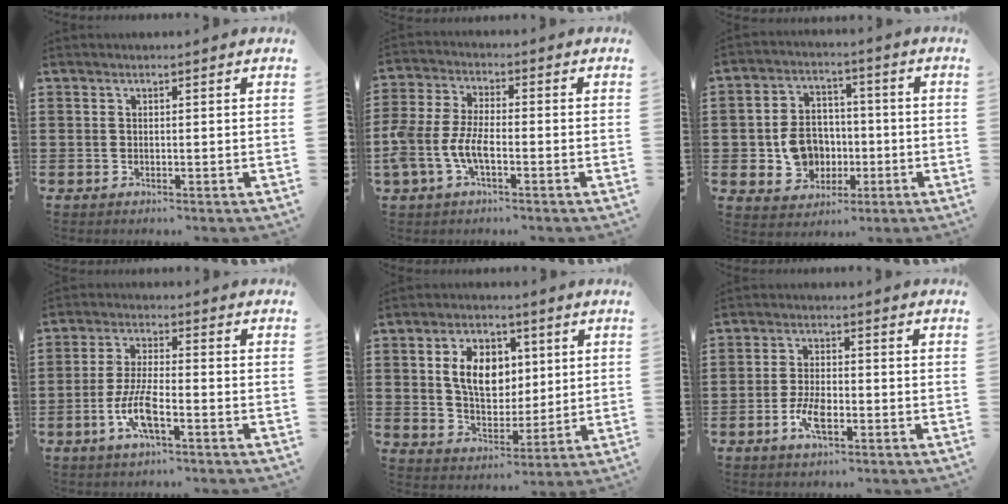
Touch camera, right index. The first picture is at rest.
{"total": 6.2, "force": [-2.5, 2.9, 4.9], "torque": [-0.134, -0.009, -0.058]}
{"total": 8.3, "force": [-1.4, 6.9, 4.4], "torque": [-0.098, 0.017, -0.023]}
{"total": 6.8, "force": [-2.8, 1.9, 5.9], "torque": [-0.137, -0.011, -0.059]}
{"total": 8.5, "force": [1.9, 5.9, 5.9], "torque": [-0.125, 0.013, 0.028]}
{"total": 4.9, "force": [-1.9, 2.1, 4.1], "torque": [-0.088, 0.001, -0.040]}